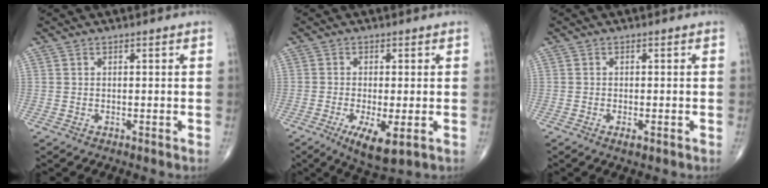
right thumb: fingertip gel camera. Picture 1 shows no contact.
{"total": 7.3, "force": [-2.7, 2.0, 6.5], "torque": [-0.115, -0.019, -0.041]}
{"total": 1.5, "force": [-0.8, 0.4, 1.2], "torque": [-0.021, -0.003, -0.012]}